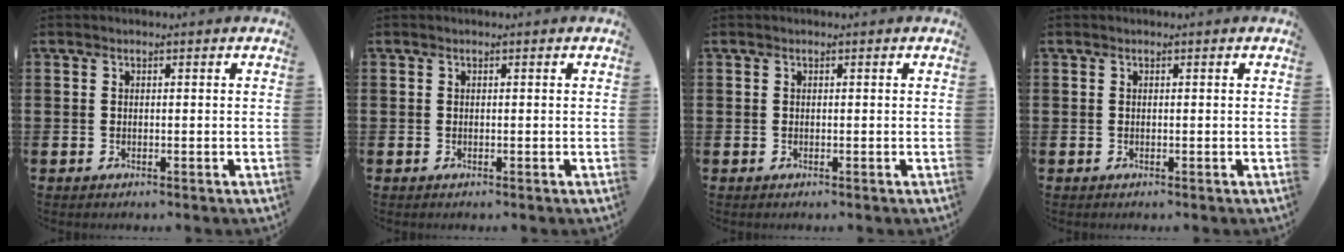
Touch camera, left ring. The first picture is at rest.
{"total": 0.0}
{"total": 0.0}
{"total": 0.0}